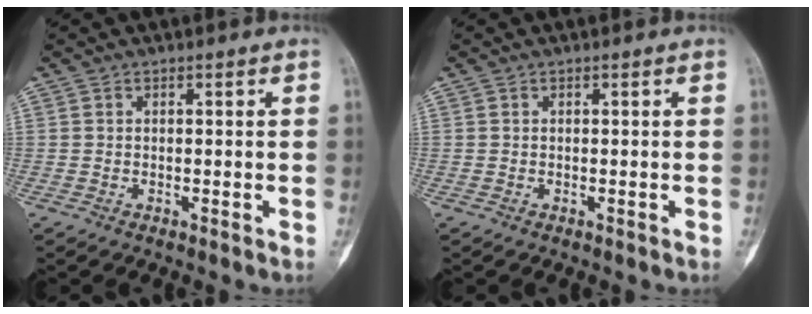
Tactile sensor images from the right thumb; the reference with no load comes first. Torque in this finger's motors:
{"motor_torque": [0.00, 0.00, 0.02, -0.01, 0.01]}